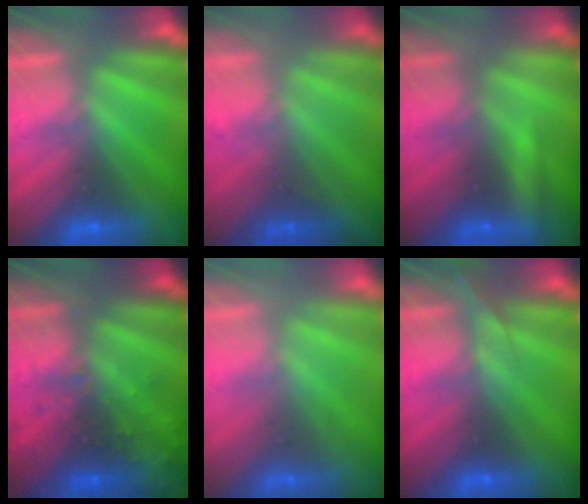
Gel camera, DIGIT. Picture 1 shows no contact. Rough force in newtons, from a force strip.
{"total": 1.1}
{"total": 2.1}
{"total": 7.2}
{"total": 2.1}
{"total": 2.5}